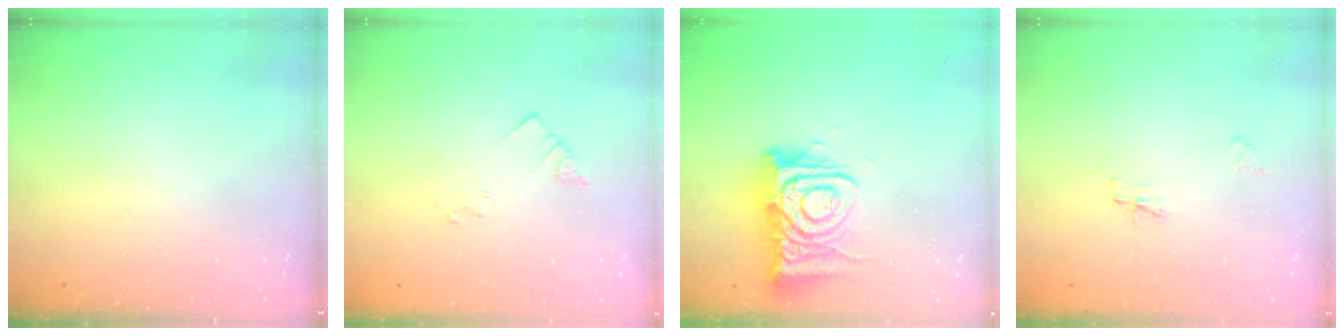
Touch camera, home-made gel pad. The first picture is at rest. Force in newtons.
{"total": 2.1, "press": 2.1, "slide": 0.3}
{"total": 14.2, "press": 14.1, "slide": 1.5}
{"total": 2.3, "press": 2.3, "slide": 0.3}